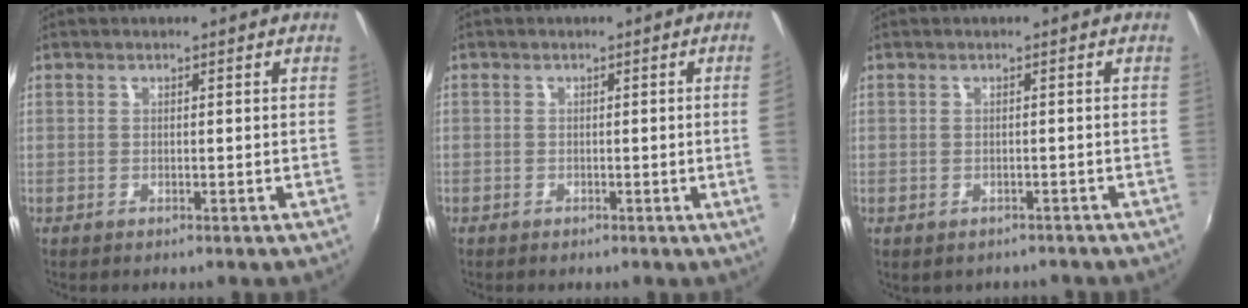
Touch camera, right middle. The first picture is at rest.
{"total": 2.1, "force": [-0.3, -1.1, 1.7], "torque": [-0.031, -0.009, -0.001]}
{"total": 2.2, "force": [-1.5, 1.5, 0.7], "torque": [-0.017, -0.008, -0.017]}